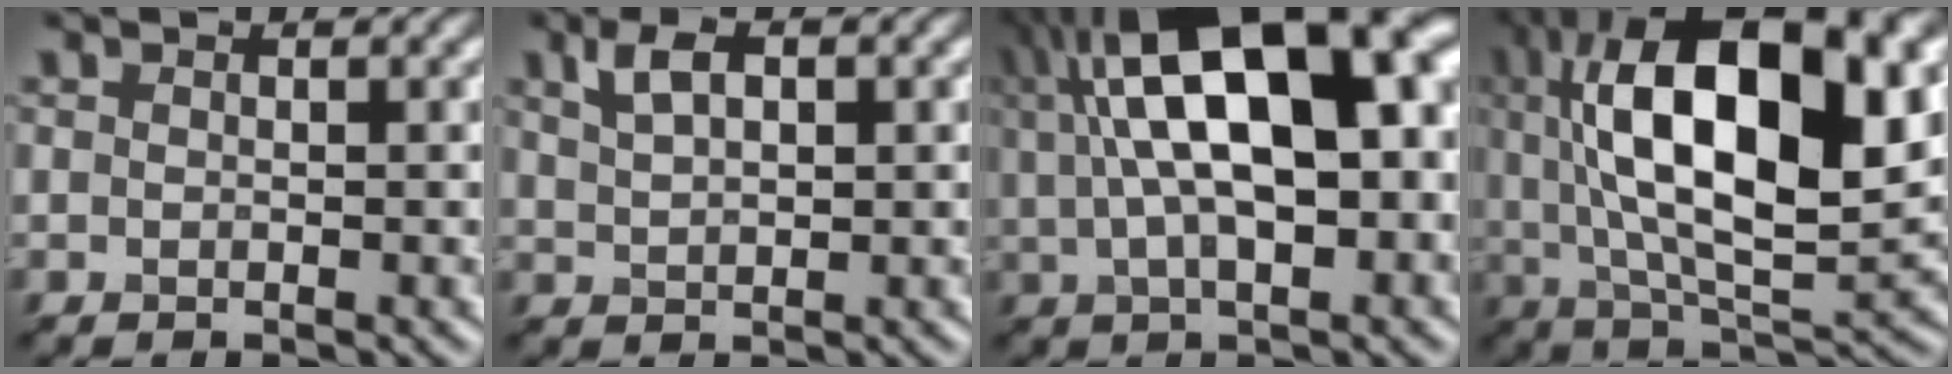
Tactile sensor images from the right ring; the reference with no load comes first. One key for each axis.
{"total": 1.3, "fx": 1.0, "fy": -0.1, "fz": 0.8, "tx": -0.044, "ty": 0.004, "tz": 0.050}
{"total": 14.3, "fx": 2.8, "fy": 6.1, "fz": 12.7, "tx": -0.196, "ty": 0.028, "tz": 0.063}
{"total": 15.5, "fx": 4.0, "fy": 6.3, "fz": 13.6, "tx": -0.257, "ty": 0.011, "tz": 0.093}